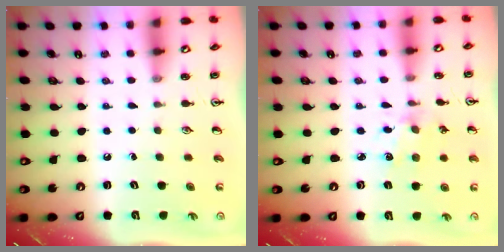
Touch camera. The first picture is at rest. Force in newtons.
{"total": 3.0, "press": 3.0, "slide": 0.4}